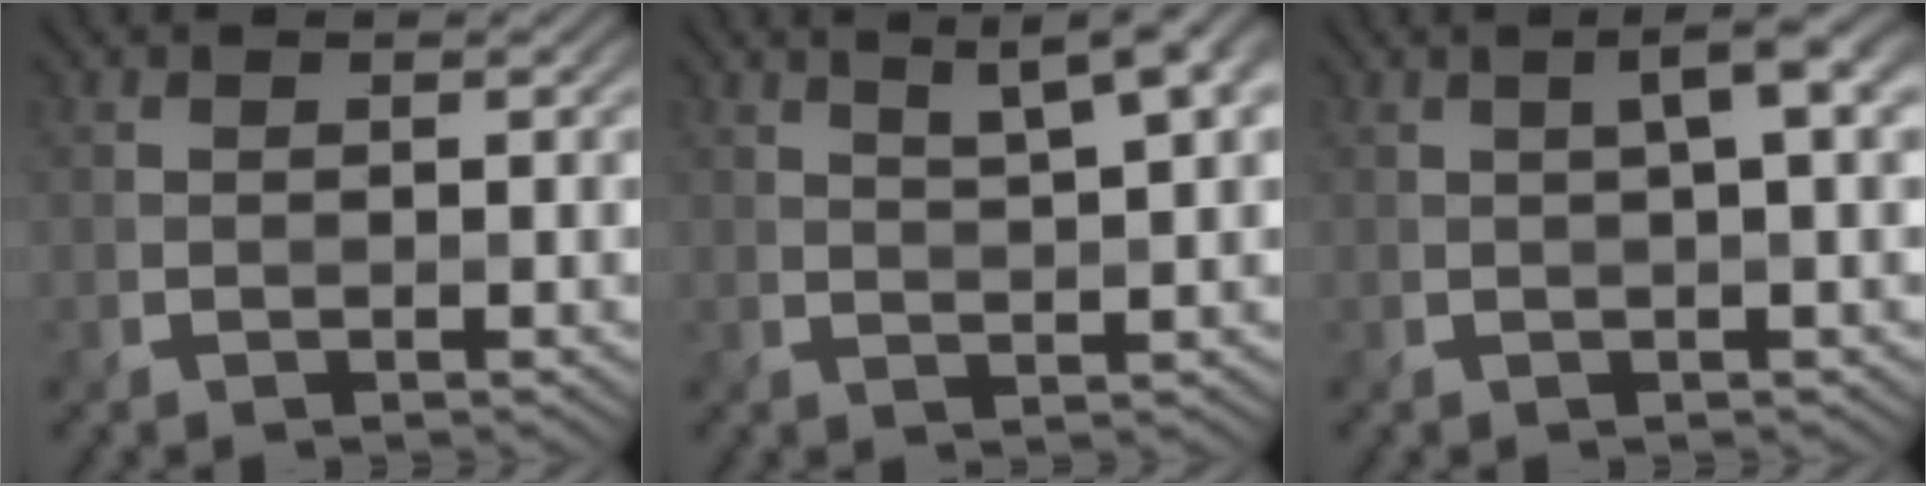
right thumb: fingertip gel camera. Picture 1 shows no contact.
{"total": 7.6, "force": [4.4, 1.9, 5.9], "torque": [-0.085, 0.017, 0.058]}
{"total": 3.8, "force": [1.0, 0.6, 3.7], "torque": [-0.057, 0.013, 0.015]}